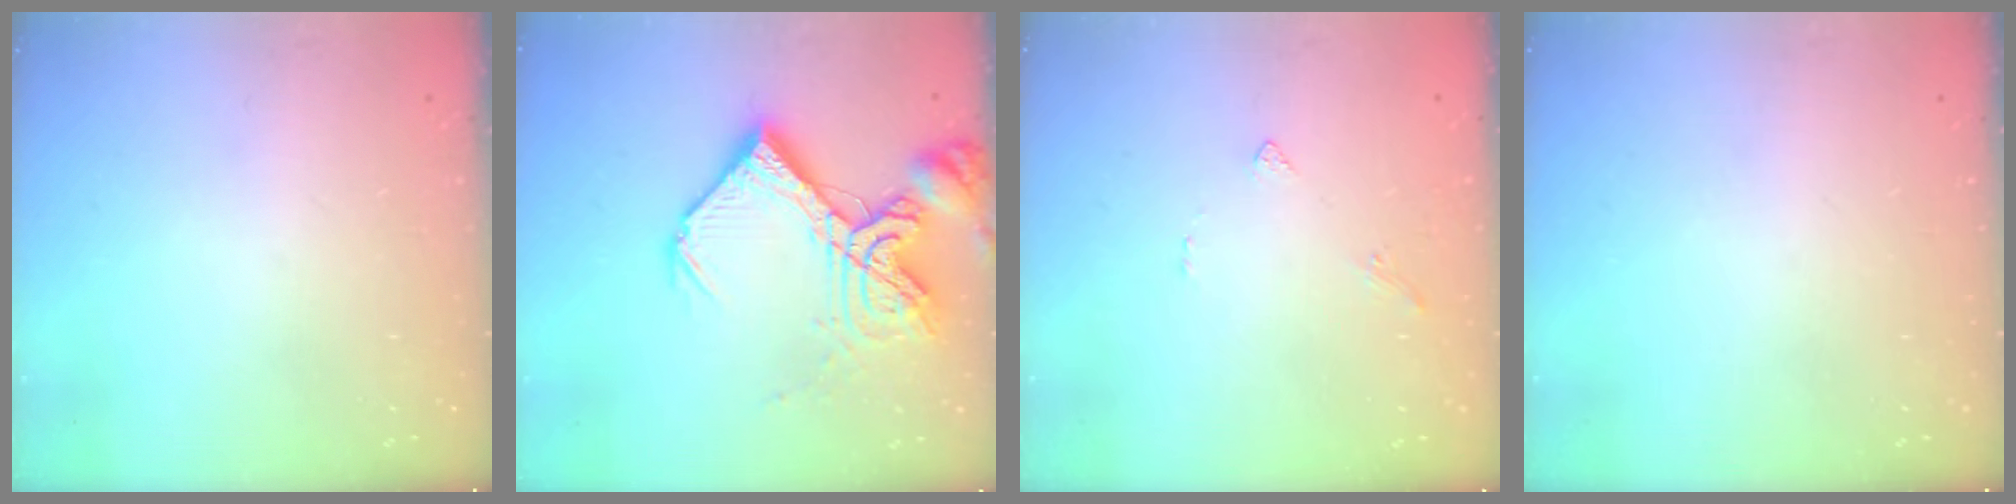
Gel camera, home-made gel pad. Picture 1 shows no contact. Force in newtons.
{"total": 20.5, "press": 20.4, "slide": 2.5}
{"total": 1.6, "press": 1.5, "slide": 0.5}
{"total": 0.0}